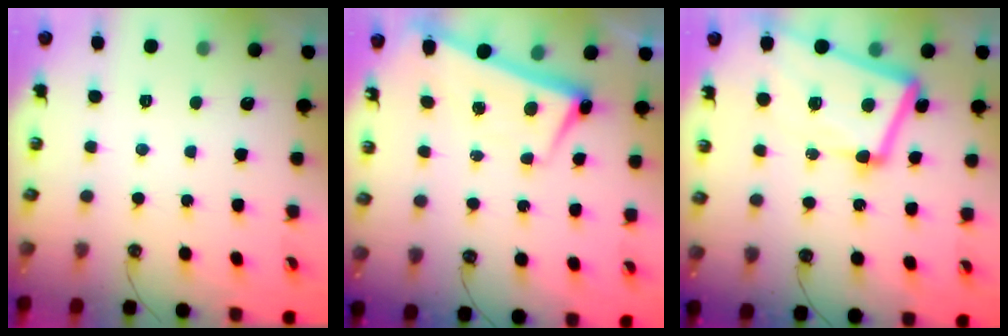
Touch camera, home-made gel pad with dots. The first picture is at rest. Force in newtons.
{"total": 2.6, "press": 2.5, "slide": 0.6}
{"total": 15.1, "press": 14.8, "slide": 2.7}